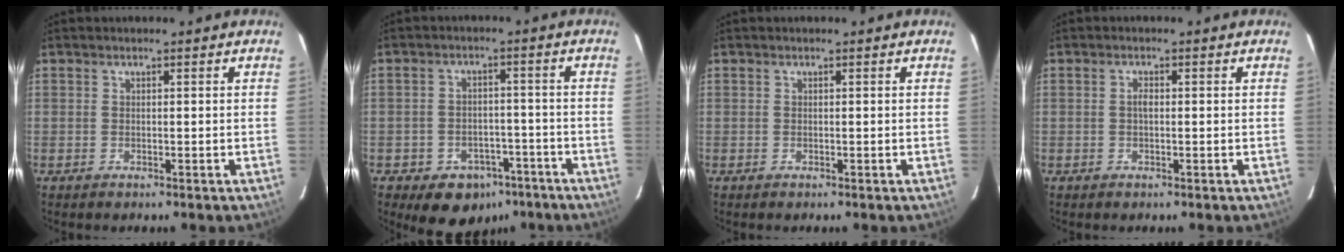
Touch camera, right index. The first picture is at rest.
{"total": 9.2, "force": [-5.7, 6.6, 3.0], "torque": [-0.064, 0.031, -0.059]}
{"total": 0.0}
{"total": 1.2, "force": [0.0, 0.6, 1.1], "torque": [-0.020, 0.005, -0.002]}